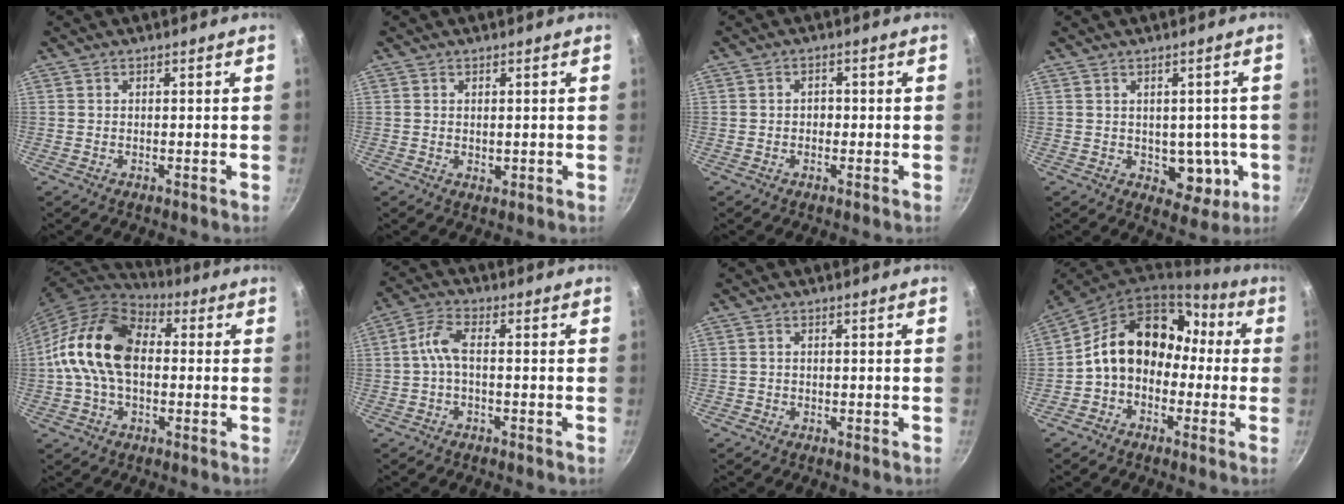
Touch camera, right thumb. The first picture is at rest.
{"total": 1.0, "force": [0.3, 0.8, 0.6], "torque": [-0.008, -0.001, 0.007]}
{"total": 1.6, "force": [-0.3, 1.3, 0.8], "torque": [-0.005, 0.005, -0.006]}
{"total": 7.4, "force": [-0.7, 5.1, 5.2], "torque": [-0.028, 0.003, 0.001]}
{"total": 16.9, "force": [0.4, 11.2, 12.7], "torque": [-0.210, 0.033, -0.011]}
{"total": 4.7, "force": [-0.9, 1.9, 4.2], "torque": [-0.100, 0.022, -0.028]}
{"total": 0.7, "force": [-0.4, 0.5, 0.1], "torque": [-0.001, 0.004, -0.009]}
{"total": 15.0, "force": [-0.4, 11.9, 9.2], "torque": [-0.105, 0.064, -0.021]}